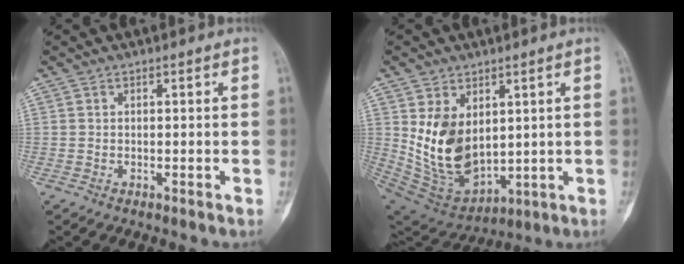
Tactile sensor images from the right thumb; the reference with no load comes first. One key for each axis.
{"total": 14.5, "fx": 2.8, "fy": 9.5, "fz": 10.6, "tx": -0.162, "ty": -0.025, "tz": 0.082}